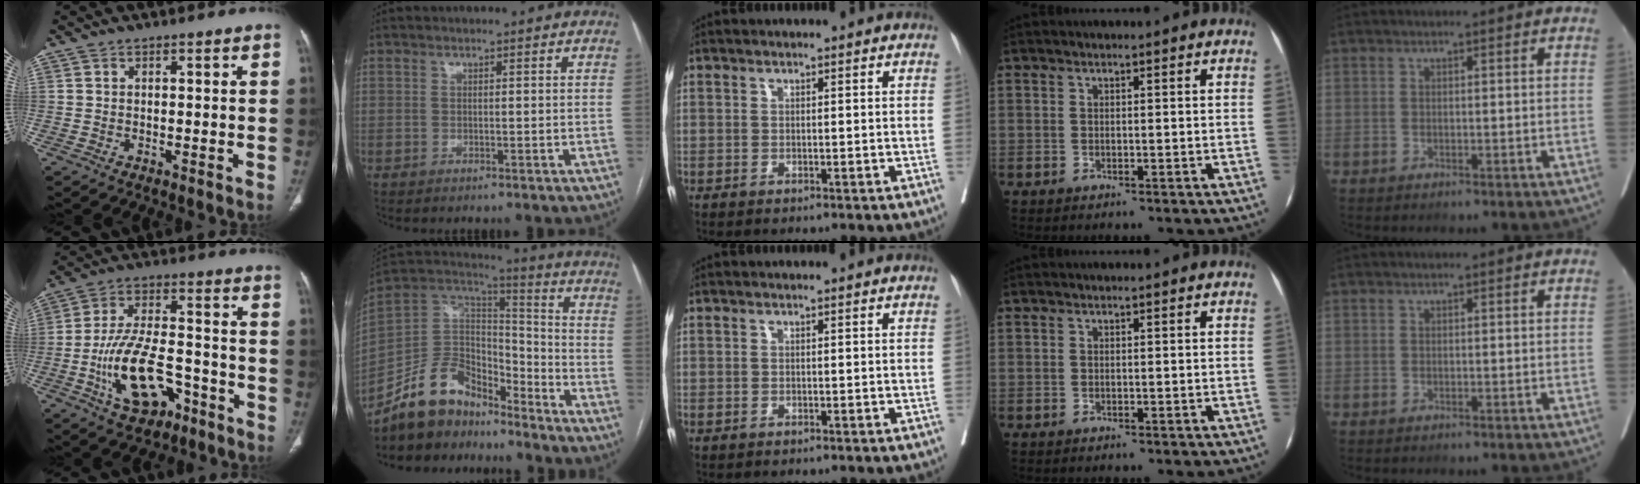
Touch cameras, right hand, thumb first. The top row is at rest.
{"thumb": {"total": 15.1, "force": [-6.6, 7.9, 11.0], "torque": [-0.189, 0.041, -0.109]}, "index": {"total": 13.8, "force": [-11.4, 6.4, 4.4], "torque": [-0.085, 0.052, -0.210]}}